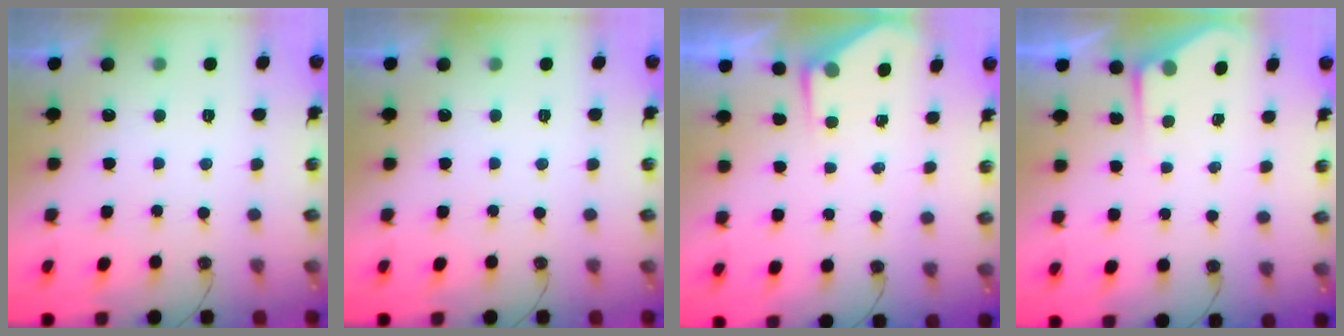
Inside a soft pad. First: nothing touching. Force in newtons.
{"total": 0.0}
{"total": 3.1, "press": 3.1, "slide": 0.4}
{"total": 2.3, "press": 2.3, "slide": 0.3}